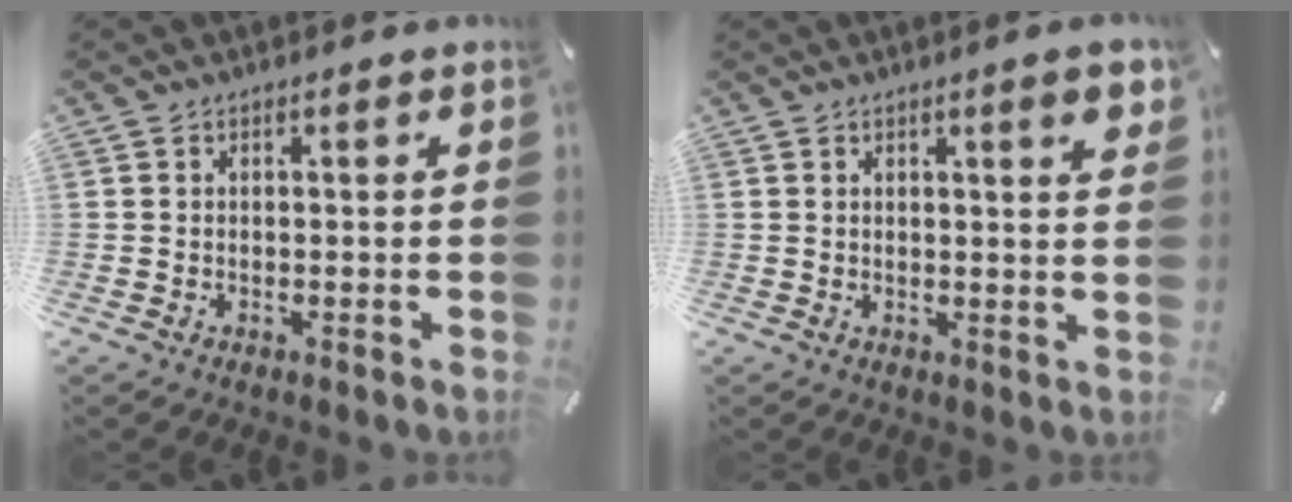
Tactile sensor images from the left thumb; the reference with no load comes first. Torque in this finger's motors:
{"motor_torque": [0.75, 0.92, 0.62, -0.54, 0.11]}